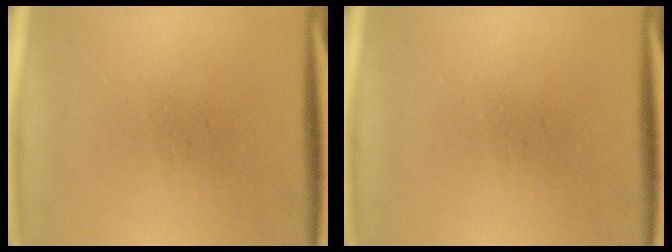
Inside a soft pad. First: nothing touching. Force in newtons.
{"total": 0.0}